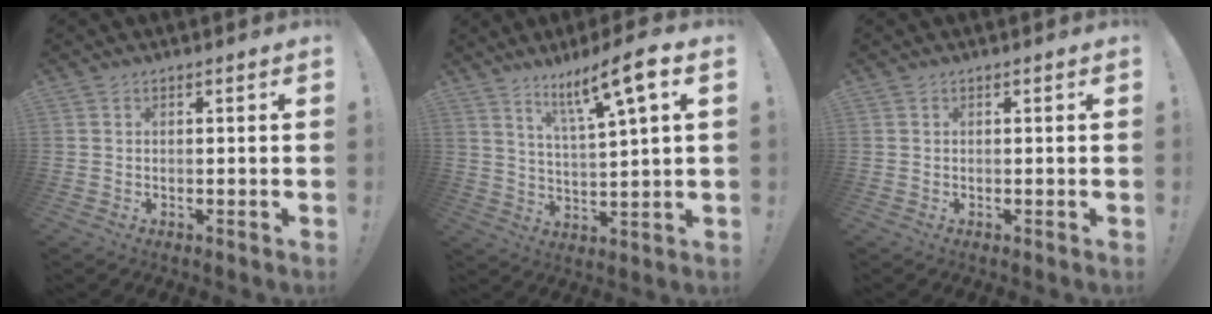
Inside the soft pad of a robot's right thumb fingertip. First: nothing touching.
{"total": 11.6, "force": [6.8, 1.2, 9.4], "torque": [-0.156, -0.034, 0.104]}
{"total": 0.0}